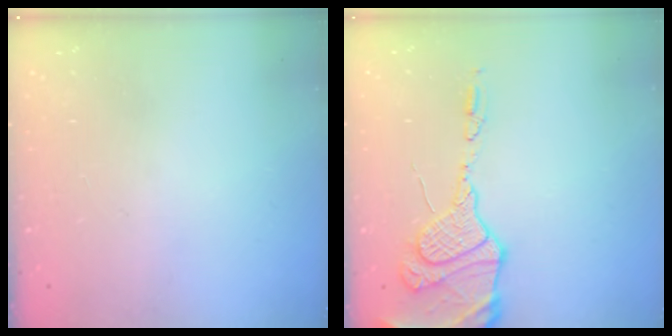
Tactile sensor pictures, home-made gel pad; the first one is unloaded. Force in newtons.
{"total": 15.6, "press": 15.2, "slide": 3.5}